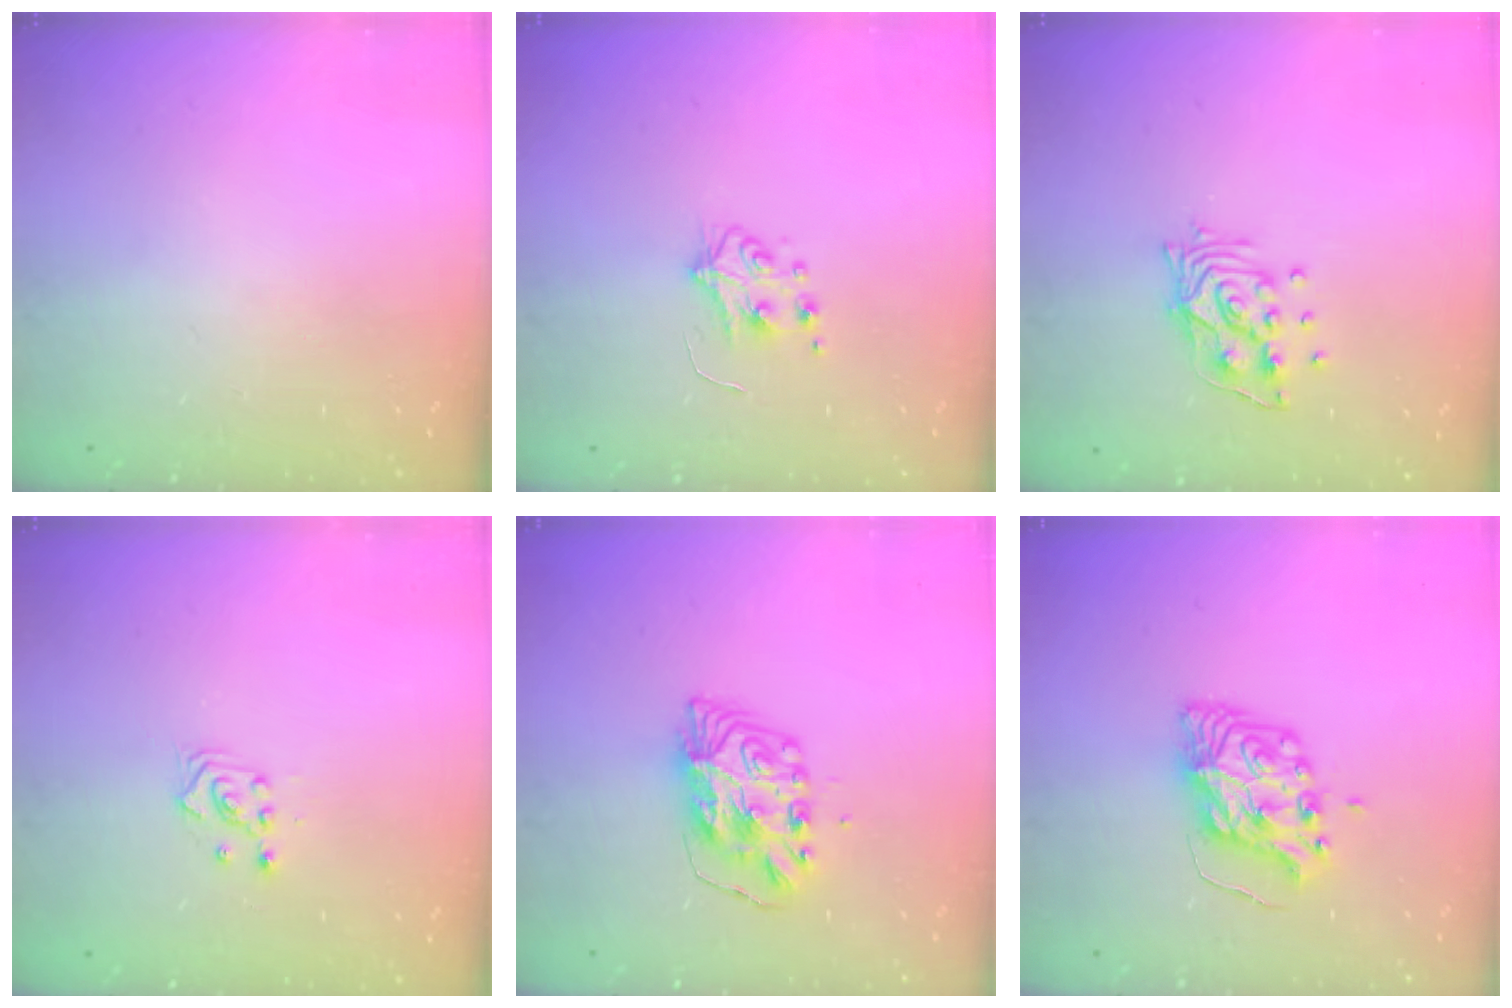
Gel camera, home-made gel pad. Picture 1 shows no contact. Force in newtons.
{"total": 4.9, "press": 4.8, "slide": 0.5}
{"total": 11.1, "press": 11.1, "slide": 1.4}
{"total": 2.3, "press": 2.3, "slide": 0.3}
{"total": 9.0, "press": 8.9, "slide": 0.7}
{"total": 8.9, "press": 8.9, "slide": 0.3}